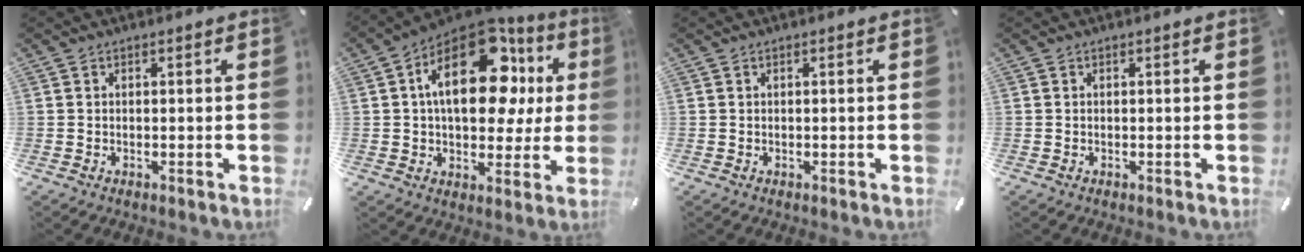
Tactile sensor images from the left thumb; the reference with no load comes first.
{"total": 22.5, "force": [7.1, 12.4, 17.4], "torque": [-0.278, -0.032, 0.116]}
{"total": 0.0}
{"total": 0.0}